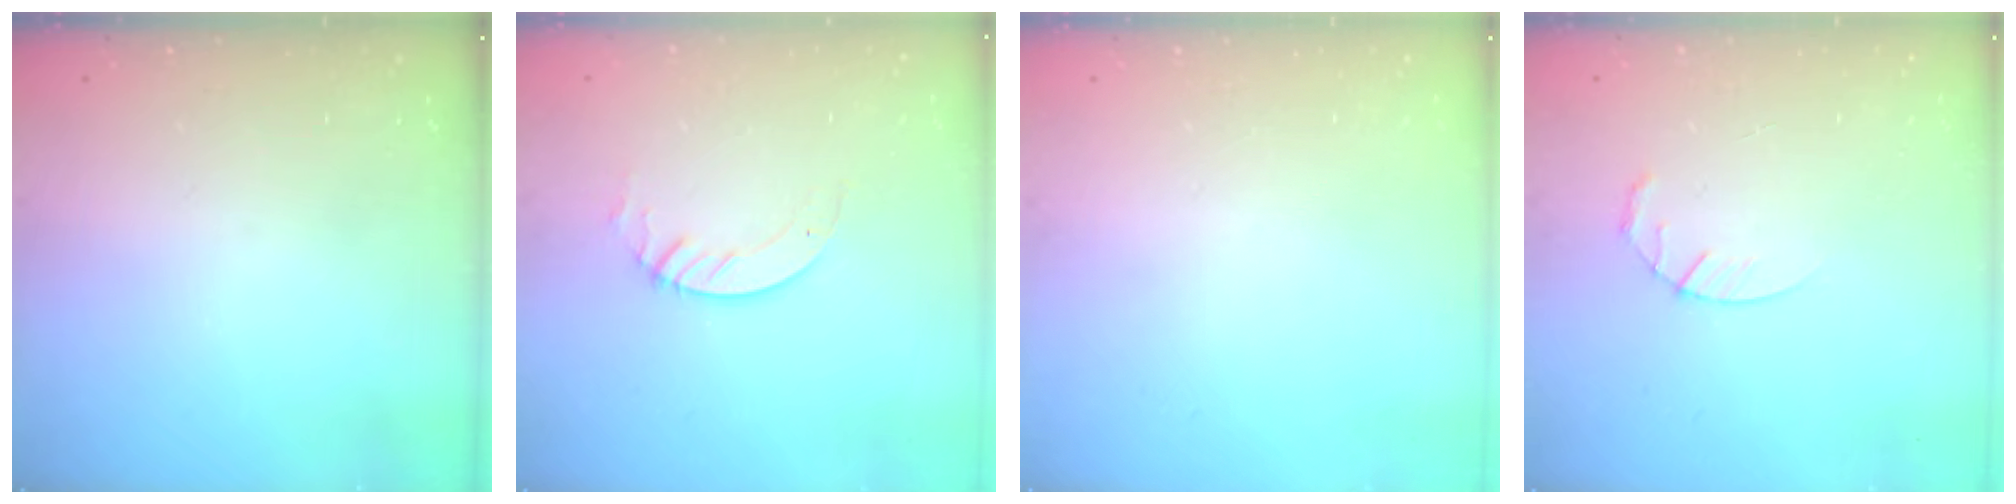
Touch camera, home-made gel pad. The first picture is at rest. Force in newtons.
{"total": 3.1, "press": 3.1, "slide": 0.2}
{"total": 0.0}
{"total": 3.6, "press": 3.6, "slide": 0.5}